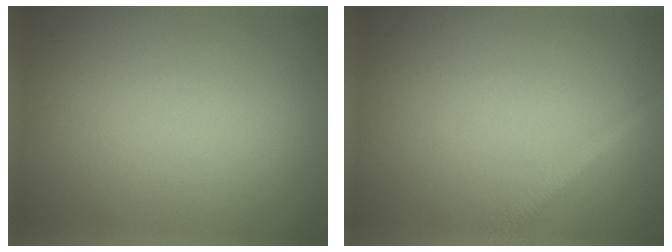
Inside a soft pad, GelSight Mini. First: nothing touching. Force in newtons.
{"total": 2.0, "press": 2.0, "slide": 0.0}